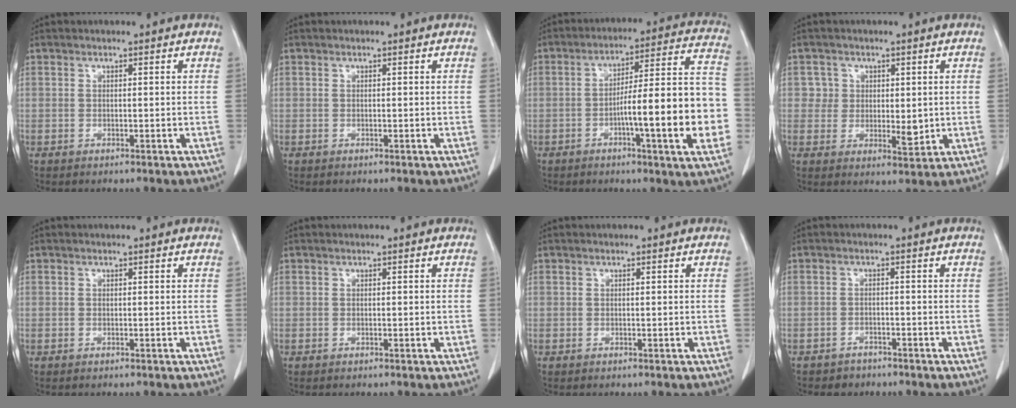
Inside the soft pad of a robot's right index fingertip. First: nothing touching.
{"total": 0.0}
{"total": 17.3, "force": [-4.3, 1.2, 16.7], "torque": [-0.207, 0.023, -0.059]}
{"total": 4.3, "force": [0.9, 3.8, 1.9], "torque": [-0.013, -0.005, 0.015]}
{"total": 0.0}
{"total": 0.0}
{"total": 0.0}
{"total": 2.5, "force": [-2.0, 1.4, 0.0], "torque": [-0.010, 0.005, -0.031]}